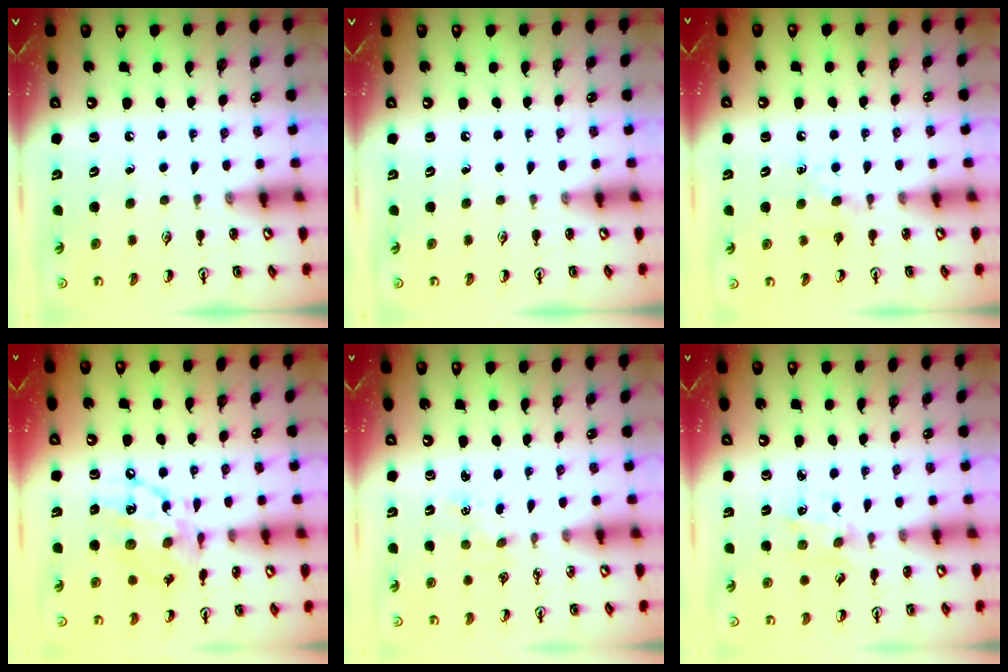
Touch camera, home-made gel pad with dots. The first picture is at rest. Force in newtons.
{"total": 0.0}
{"total": 5.0, "press": 5.0, "slide": 0.8}
{"total": 14.6, "press": 14.5, "slide": 0.9}
{"total": 1.7, "press": 1.6, "slide": 0.2}
{"total": 2.1, "press": 2.0, "slide": 0.3}